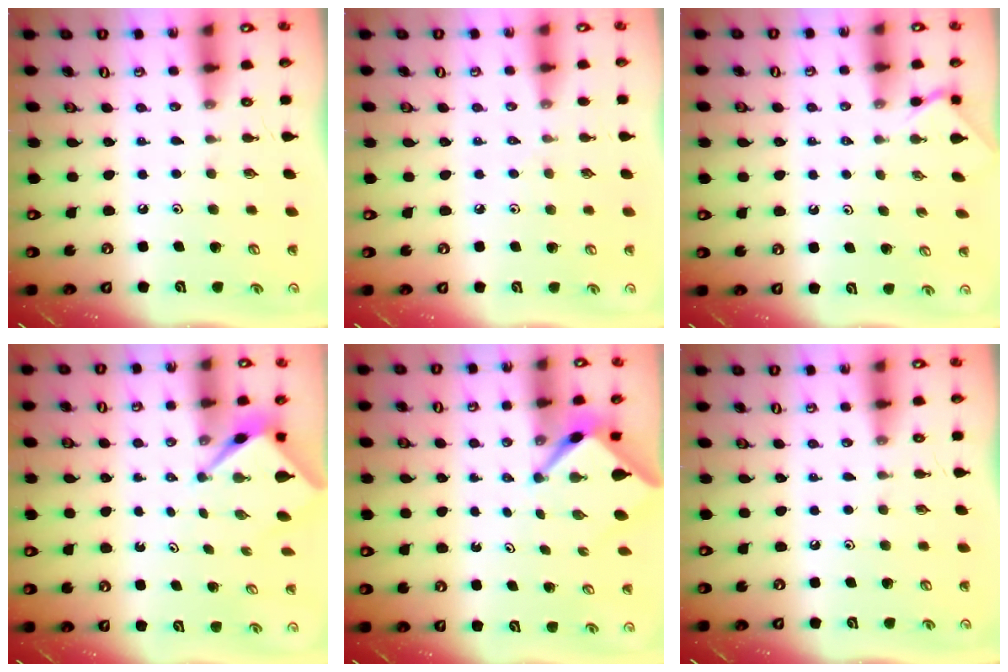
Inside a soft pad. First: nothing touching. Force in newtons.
{"total": 3.1, "press": 3.1, "slide": 0.6}
{"total": 2.4, "press": 2.4, "slide": 0.4}
{"total": 2.7, "press": 2.7, "slide": 0.2}
{"total": 3.3, "press": 3.3, "slide": 0.2}
{"total": 0.0}